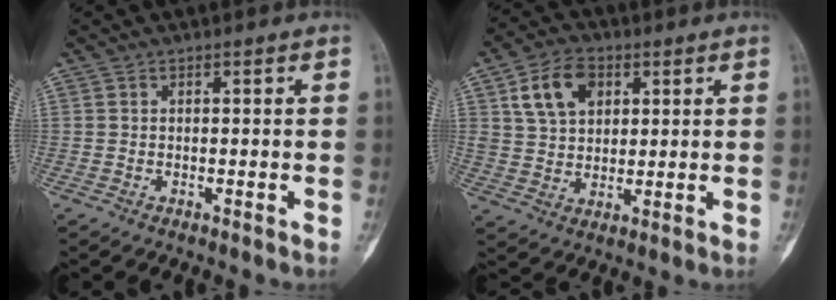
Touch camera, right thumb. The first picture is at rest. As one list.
[{"total": 10.0, "force": [3.9, 6.8, 6.2], "torque": [-0.095, -0.004, 0.071]}]